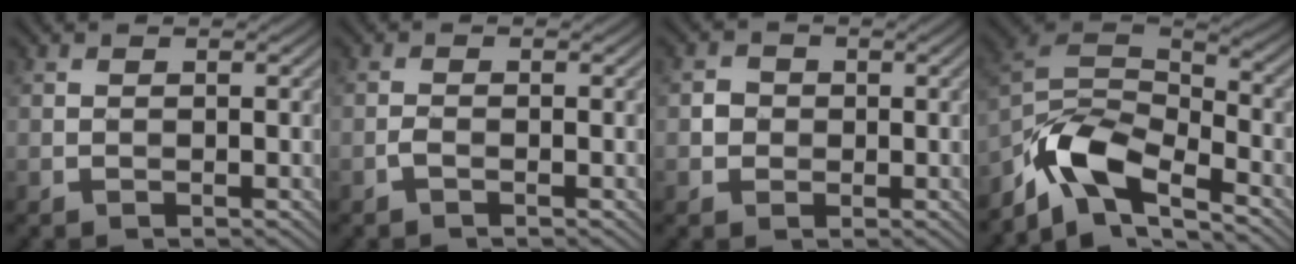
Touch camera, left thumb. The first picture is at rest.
{"total": 0.9, "force": [-0.6, 0.2, 0.6], "torque": [-0.013, 0.004, -0.015]}
{"total": 1.8, "force": [-0.1, 1.7, 0.5], "torque": [-0.007, 0.000, -0.005]}
{"total": 9.7, "force": [-6.7, 3.7, 5.9], "torque": [-0.118, -0.006, -0.148]}